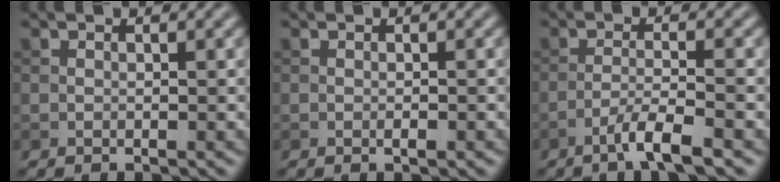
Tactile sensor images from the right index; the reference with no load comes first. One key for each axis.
{"total": 0.7, "fx": -0.2, "fy": 0.2, "fz": 0.7, "tx": -0.011, "ty": -0.001, "tz": -0.002}
{"total": 3.5, "fx": -2.2, "fy": 0.2, "fz": 2.7, "tx": -0.047, "ty": 0.006, "tz": -0.051}